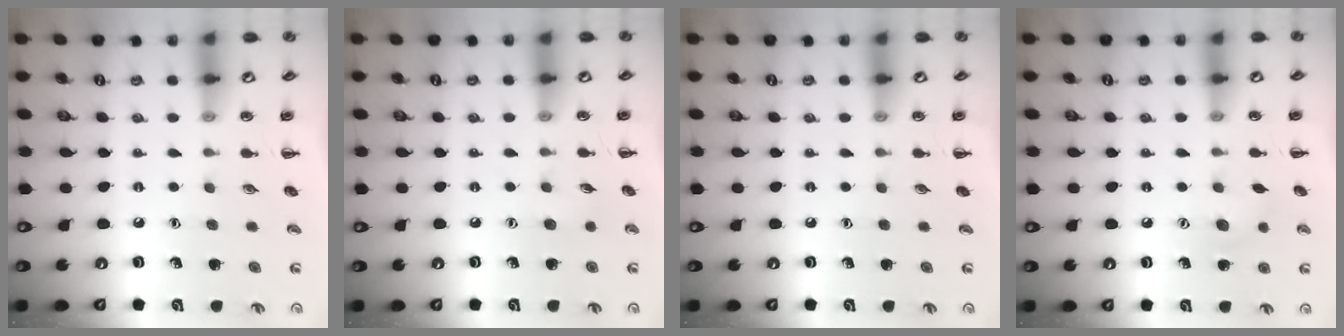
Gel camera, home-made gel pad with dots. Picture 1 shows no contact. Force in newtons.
{"total": 3.7, "press": 3.6, "slide": 0.9}
{"total": 0.0}
{"total": 7.6, "press": 7.3, "slide": 2.0}